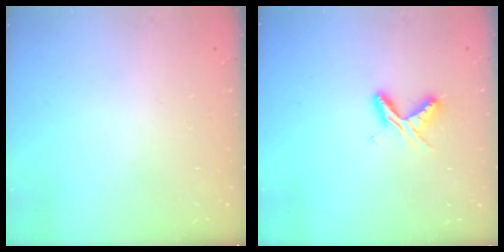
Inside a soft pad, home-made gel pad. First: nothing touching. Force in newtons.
{"total": 5.4, "press": 5.3, "slide": 0.6}